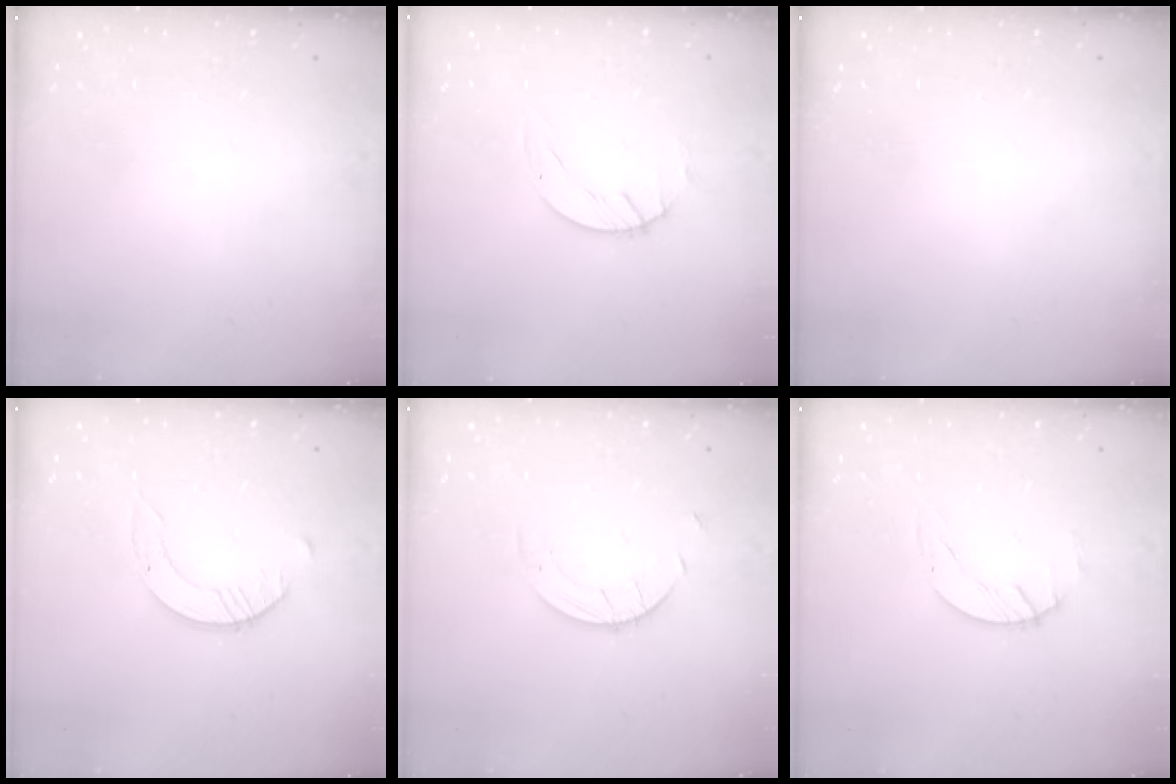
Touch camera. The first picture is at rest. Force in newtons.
{"total": 0.6, "press": 0.6, "slide": 0.1}
{"total": 0.0}
{"total": 1.6, "press": 1.6, "slide": 0.2}
{"total": 2.5, "press": 2.5, "slide": 0.2}
{"total": 1.7, "press": 1.7, "slide": 0.1}